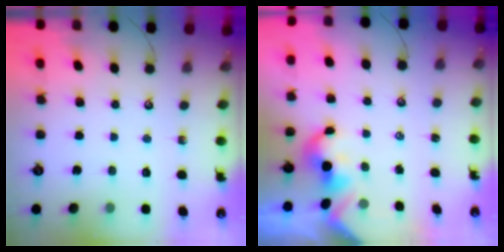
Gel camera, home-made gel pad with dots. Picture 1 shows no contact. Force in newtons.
{"total": 2.0, "press": 1.9, "slide": 0.4}